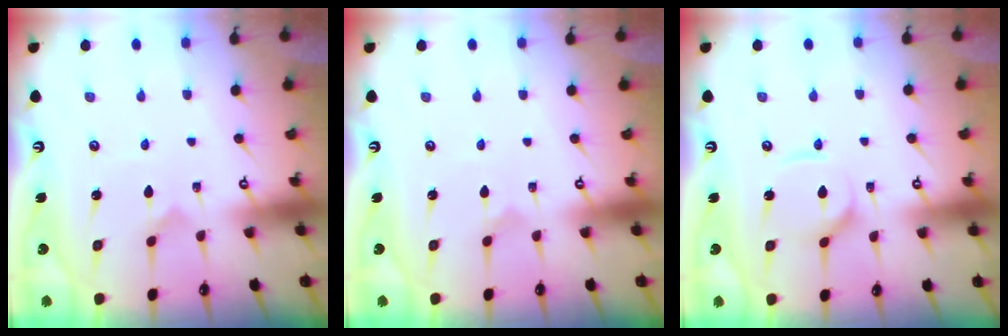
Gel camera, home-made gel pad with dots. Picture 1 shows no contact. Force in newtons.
{"total": 0.0}
{"total": 5.6, "press": 5.6, "slide": 0.6}